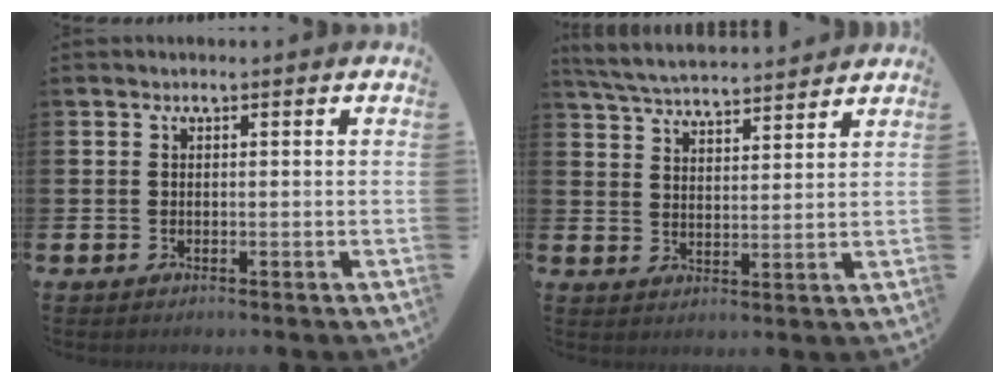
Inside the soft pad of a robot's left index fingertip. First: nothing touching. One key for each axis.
{"total": 5.4, "fx": 5.4, "fy": 0.3, "fz": 0.7, "tx": -0.037, "ty": -0.031, "tz": 0.096}